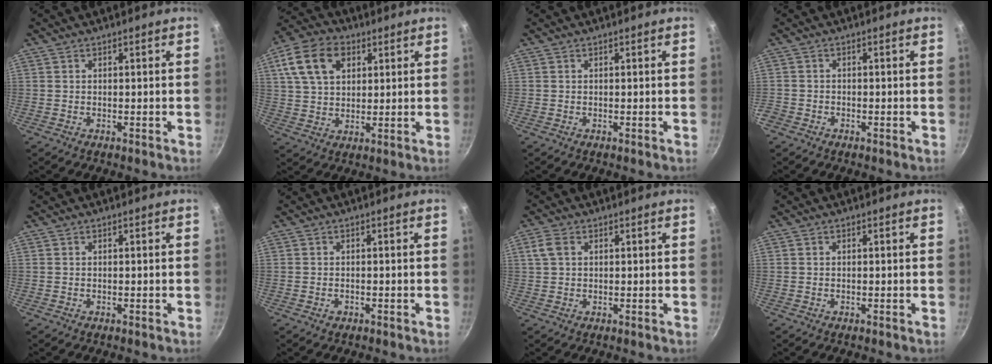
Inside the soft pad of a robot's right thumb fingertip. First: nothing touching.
{"total": 12.8, "force": [4.8, 8.8, 8.0], "torque": [-0.133, 0.005, 0.080]}
{"total": 0.0}
{"total": 2.0, "force": [-1.5, 1.3, 0.5], "torque": [-0.019, 0.004, -0.032]}
{"total": 0.0}
{"total": 0.9, "force": [-0.5, 0.7, 0.4], "torque": [-0.005, 0.001, -0.007]}
{"total": 3.4, "force": [1.0, 2.4, 2.2], "torque": [-0.043, 0.006, 0.018]}
{"total": 0.0}